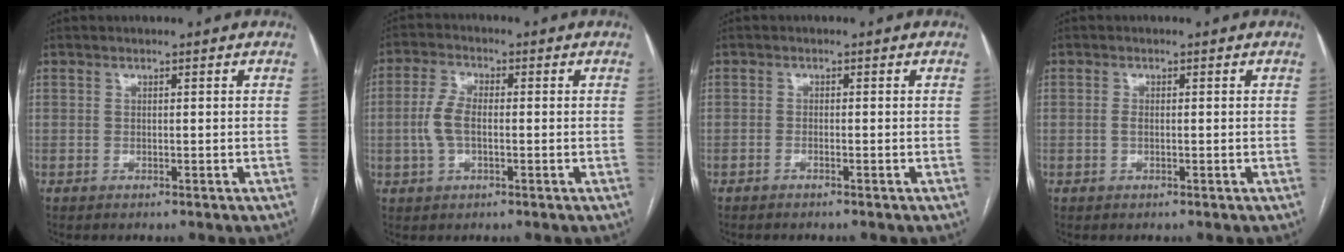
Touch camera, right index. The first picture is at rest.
{"total": 5.4, "force": [-0.5, 2.6, 4.7], "torque": [-0.112, 0.011, -0.011]}
{"total": 0.7, "force": [-0.6, -0.1, 0.4], "torque": [-0.010, 0.001, -0.012]}
{"total": 1.1, "force": [-0.1, 0.5, 1.0], "torque": [-0.021, 0.001, -0.003]}